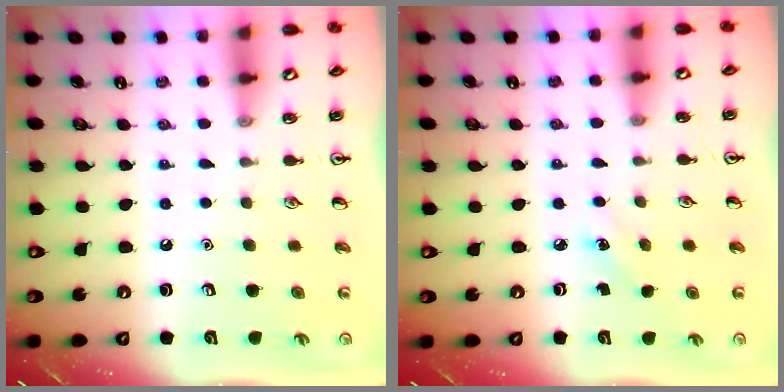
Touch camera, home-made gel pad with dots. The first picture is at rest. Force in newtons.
{"total": 1.9, "press": 1.7, "slide": 0.8}